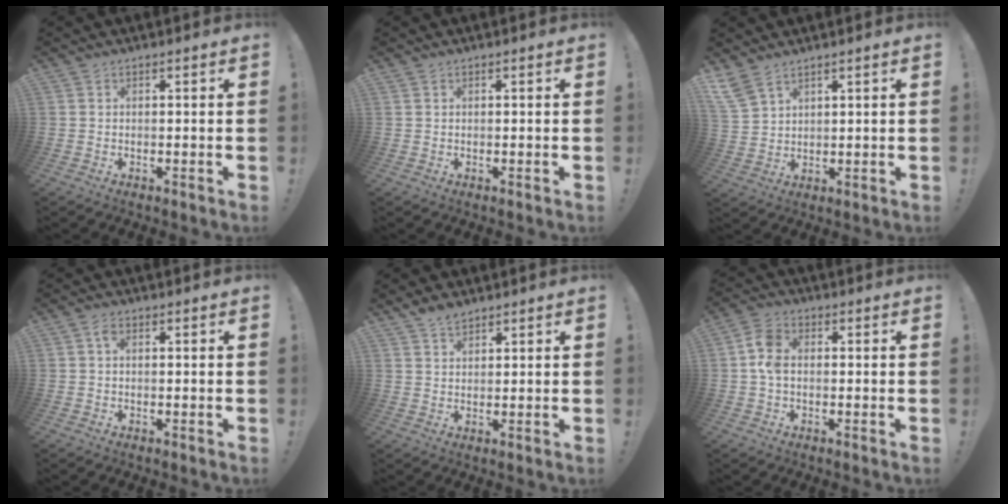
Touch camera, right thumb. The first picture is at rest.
{"total": 0.0}
{"total": 6.4, "force": [5.0, 2.7, 2.9], "torque": [-0.062, -0.021, 0.100]}
{"total": 1.9, "force": [0.5, 1.1, 1.5], "torque": [-0.028, 0.003, 0.006]}
{"total": 3.5, "force": [2.8, 1.6, 1.3], "torque": [-0.022, -0.016, 0.052]}
{"total": 7.1, "force": [0.1, 4.7, 5.3], "torque": [-0.101, 0.014, 0.004]}